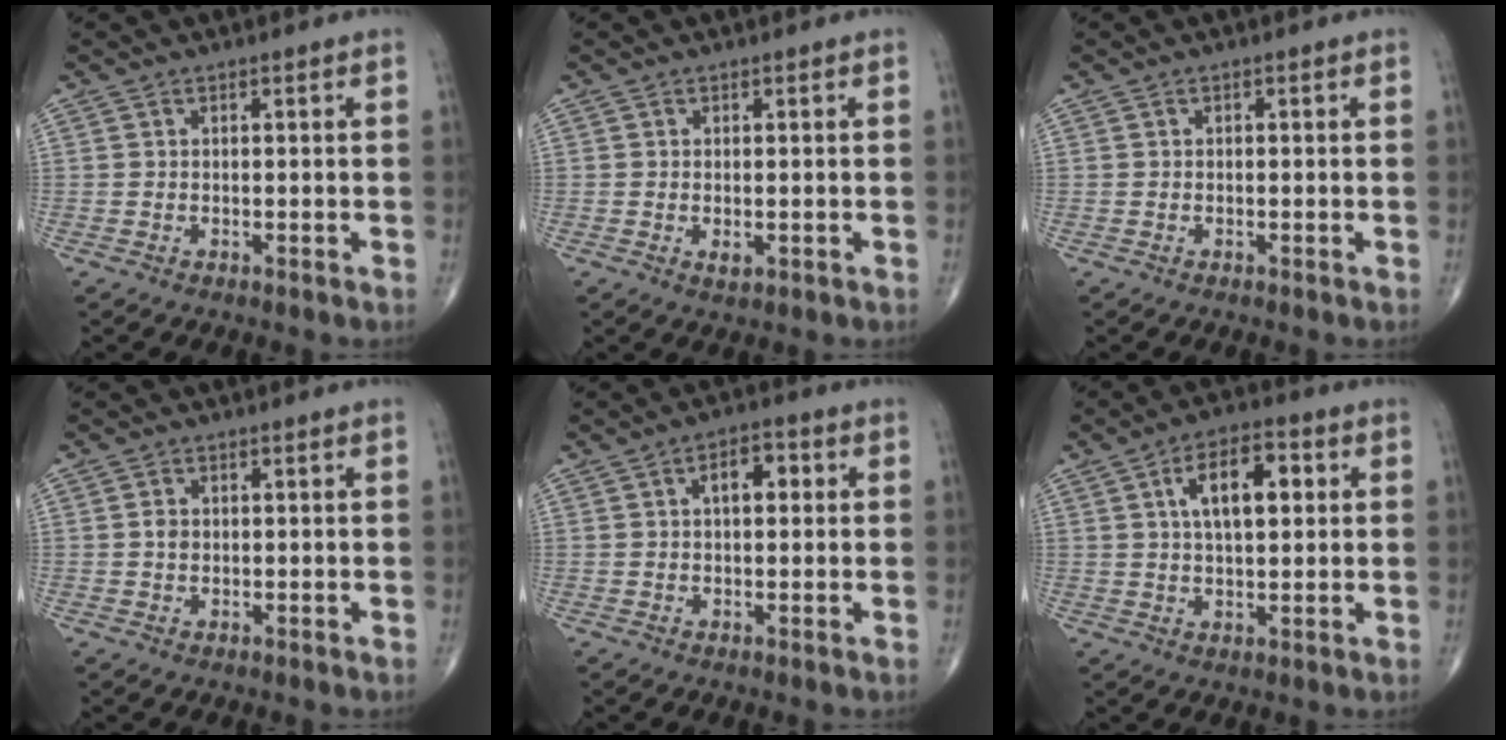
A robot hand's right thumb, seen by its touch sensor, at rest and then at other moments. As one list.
[{"total": 1.7, "force": [-0.4, 0.8, 1.5], "torque": [-0.023, -0.004, -0.004]}, {"total": 0.0}, {"total": 1.8, "force": [0.2, 1.4, 1.1], "torque": [-0.016, 0.002, 0.004]}, {"total": 5.2, "force": [1.2, 2.8, 4.1], "torque": [-0.051, 0.012, 0.012]}, {"total": 10.3, "force": [2.6, 5.0, 8.6], "torque": [-0.128, 0.010, 0.038]}]